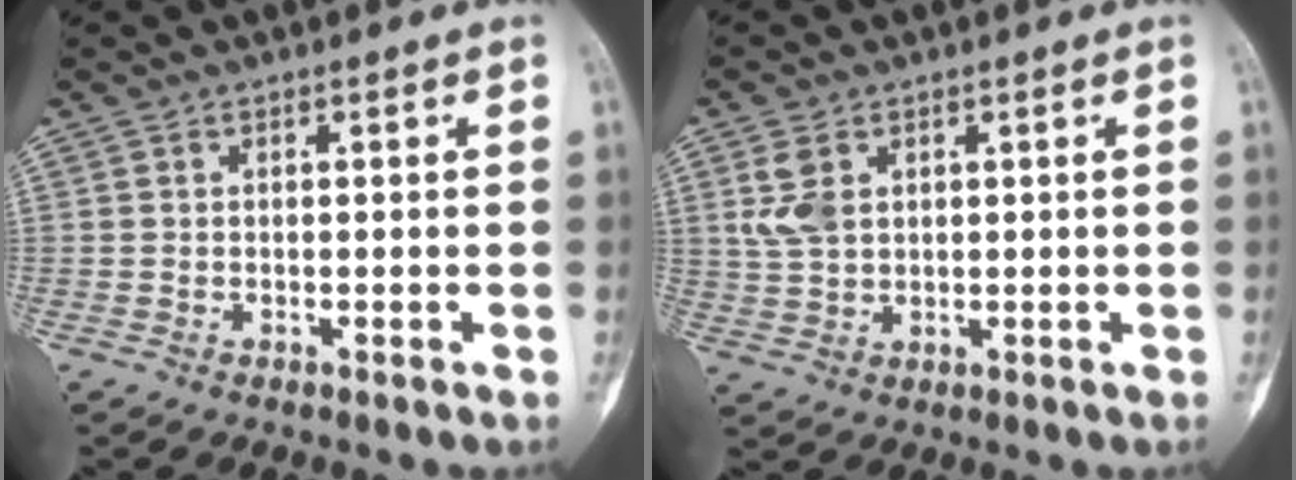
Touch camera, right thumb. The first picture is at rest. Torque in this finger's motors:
{"motor_torque": [-0.13, 0.20, 0.42, 0.07, 0.12]}